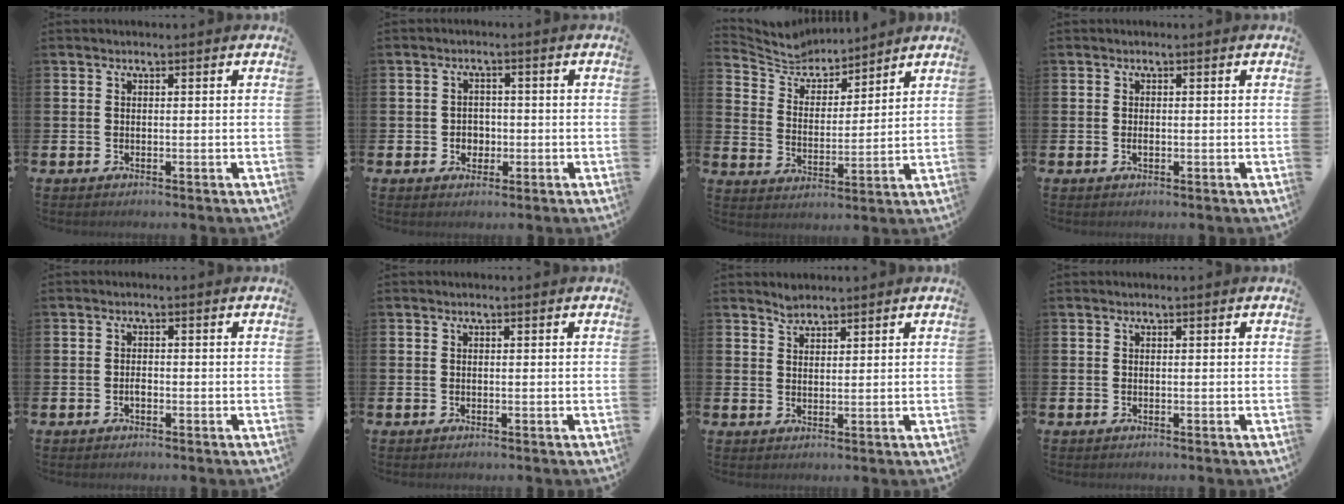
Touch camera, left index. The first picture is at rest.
{"total": 1.8, "force": [-0.5, 1.4, 1.0], "torque": [-0.012, 0.003, -0.015]}
{"total": 6.1, "force": [5.9, 1.3, 0.6], "torque": [-0.051, -0.043, 0.102]}
{"total": 0.6, "force": [-0.1, 0.3, 0.5], "torque": [-0.018, 0.004, -0.001]}
{"total": 1.0, "force": [-0.4, 0.6, 0.7], "torque": [-0.013, 0.000, -0.009]}
{"total": 0.0}
{"total": 2.4, "force": [2.3, 0.8, 0.1], "torque": [0.001, -0.008, 0.042]}
{"total": 0.0}